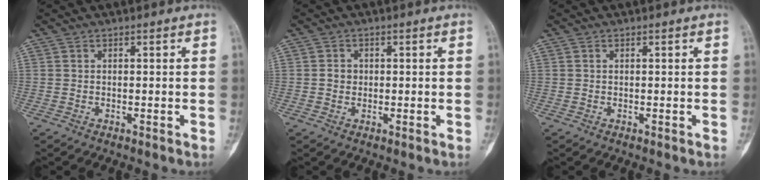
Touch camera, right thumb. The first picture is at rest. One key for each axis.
{"total": 2.0, "fx": 0.0, "fy": 1.8, "fz": 0.8, "tx": -0.003, "ty": 0.005, "tz": -0.001}
{"total": 0.0}